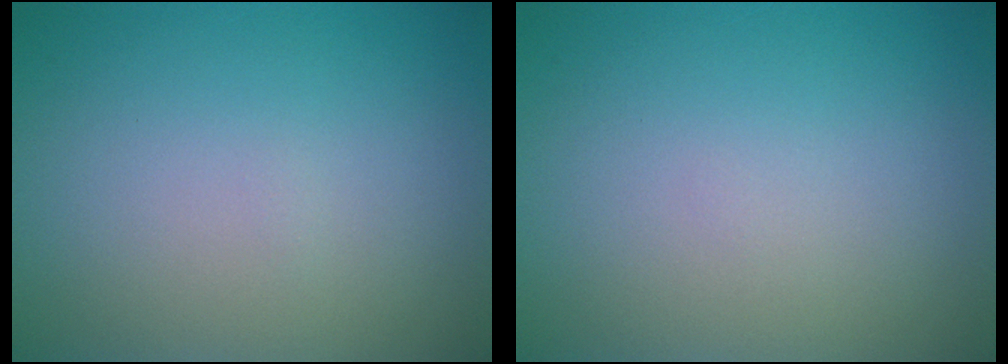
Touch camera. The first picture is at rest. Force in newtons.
{"total": 0.0}